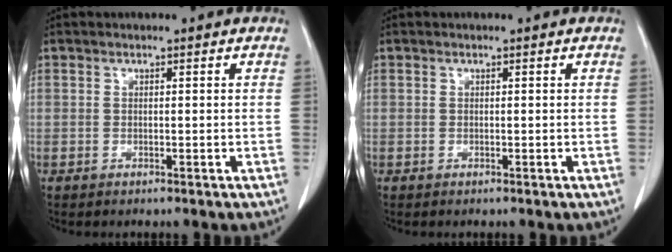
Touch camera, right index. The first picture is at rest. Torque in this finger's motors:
{"motor_torque": [0.00, 0.00, 0.00, 0.00]}